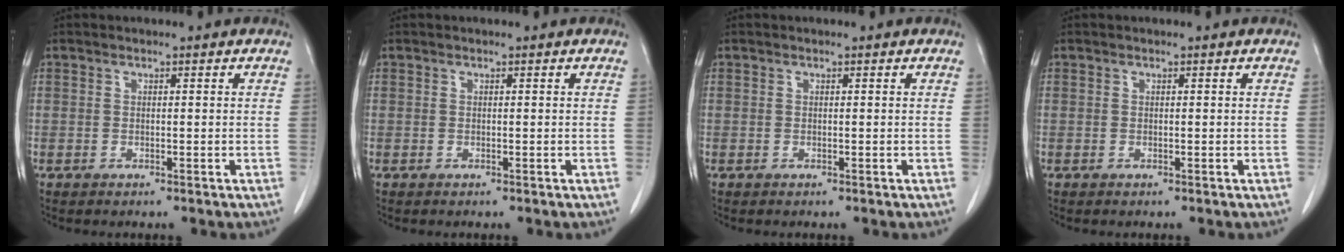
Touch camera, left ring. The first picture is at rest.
{"total": 0.0}
{"total": 0.0}
{"total": 0.0}